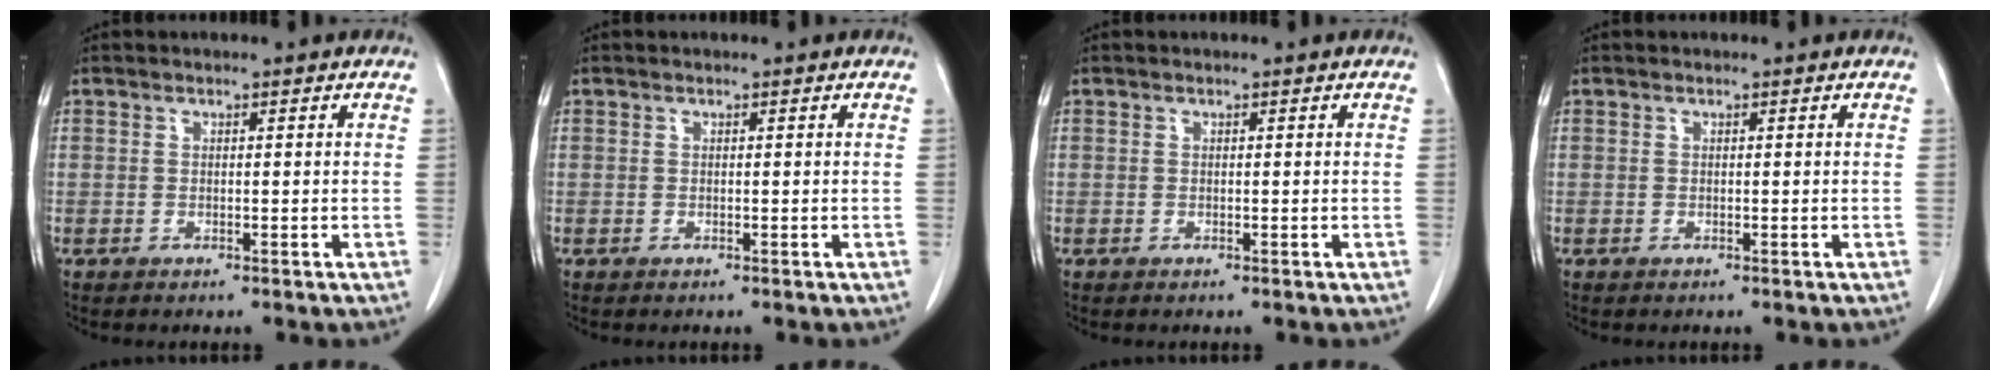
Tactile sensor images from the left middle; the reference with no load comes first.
{"total": 0.0}
{"total": 0.0}
{"total": 0.0}